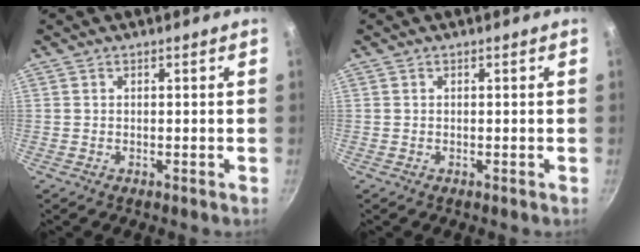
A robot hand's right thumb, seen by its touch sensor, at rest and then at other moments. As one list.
[{"total": 0.0}]